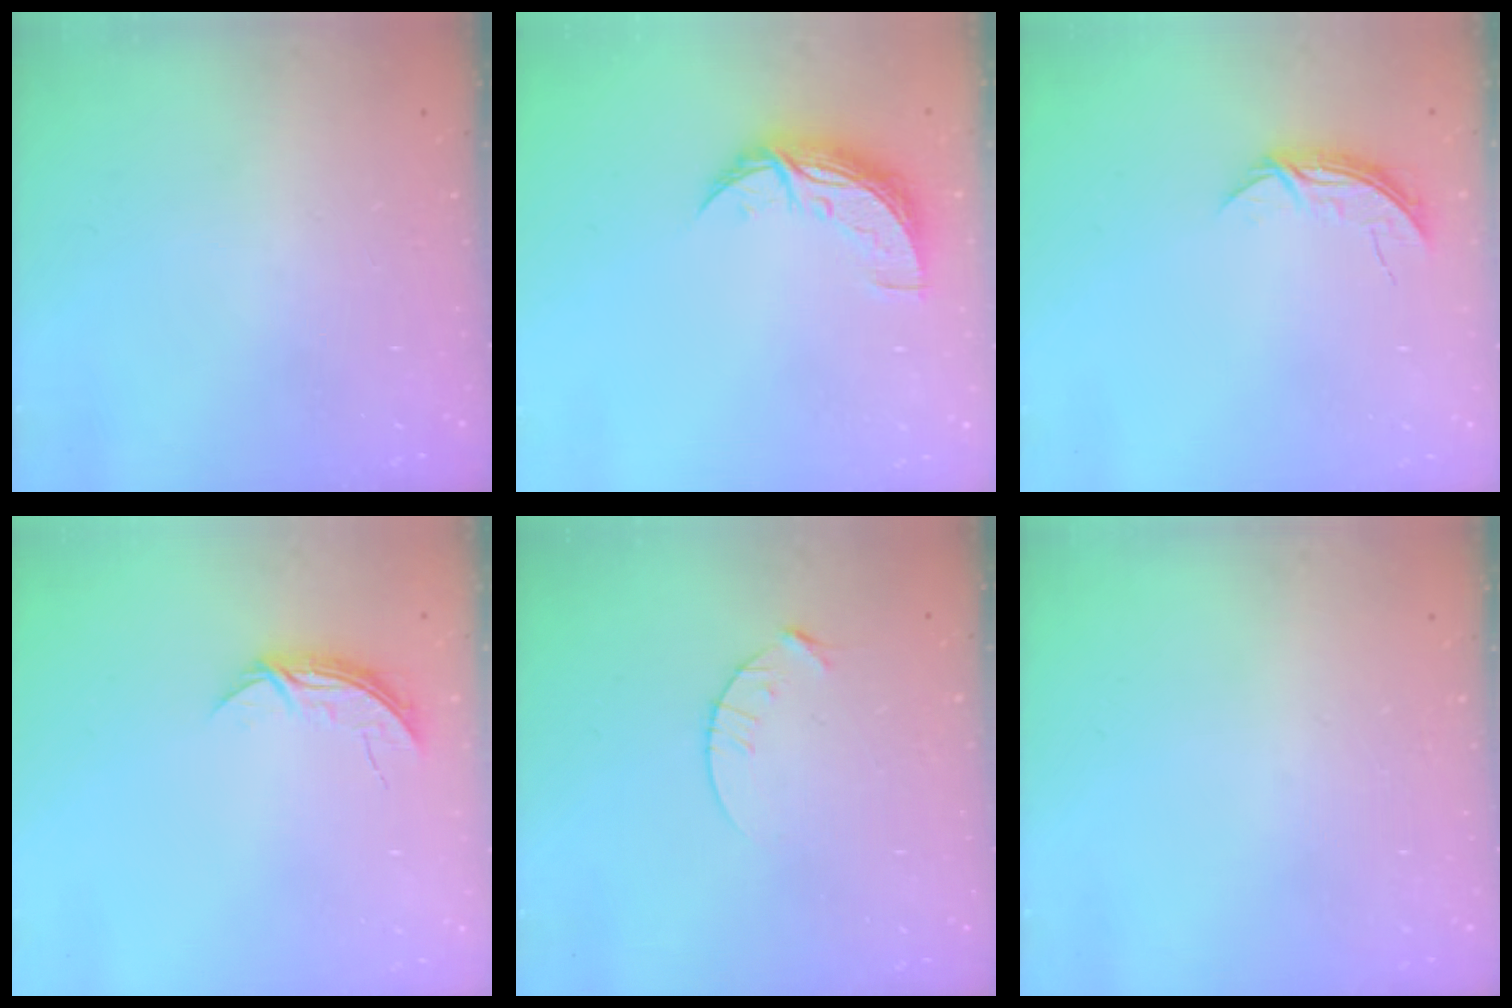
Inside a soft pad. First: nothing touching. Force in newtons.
{"total": 8.8, "press": 8.8, "slide": 0.4}
{"total": 5.4, "press": 5.4, "slide": 0.6}
{"total": 5.4, "press": 5.4, "slide": 0.6}
{"total": 4.8, "press": 4.8, "slide": 0.6}
{"total": 0.0}